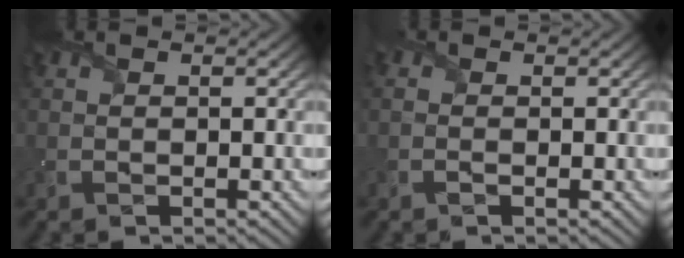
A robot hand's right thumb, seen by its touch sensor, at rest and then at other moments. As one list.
[{"total": 1.1, "force": [-0.4, 0.7, 0.7], "torque": [-0.011, -0.001, -0.006]}]